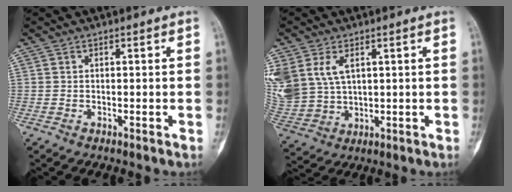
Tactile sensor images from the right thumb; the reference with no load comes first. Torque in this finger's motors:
{"motor_torque": [0.50, 1.19, 0.18, 0.01, 0.11]}